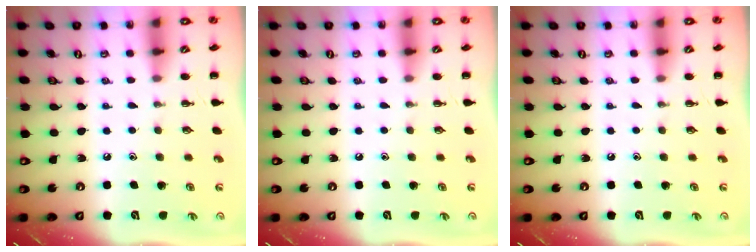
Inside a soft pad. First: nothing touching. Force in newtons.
{"total": 0.0}
{"total": 0.0}